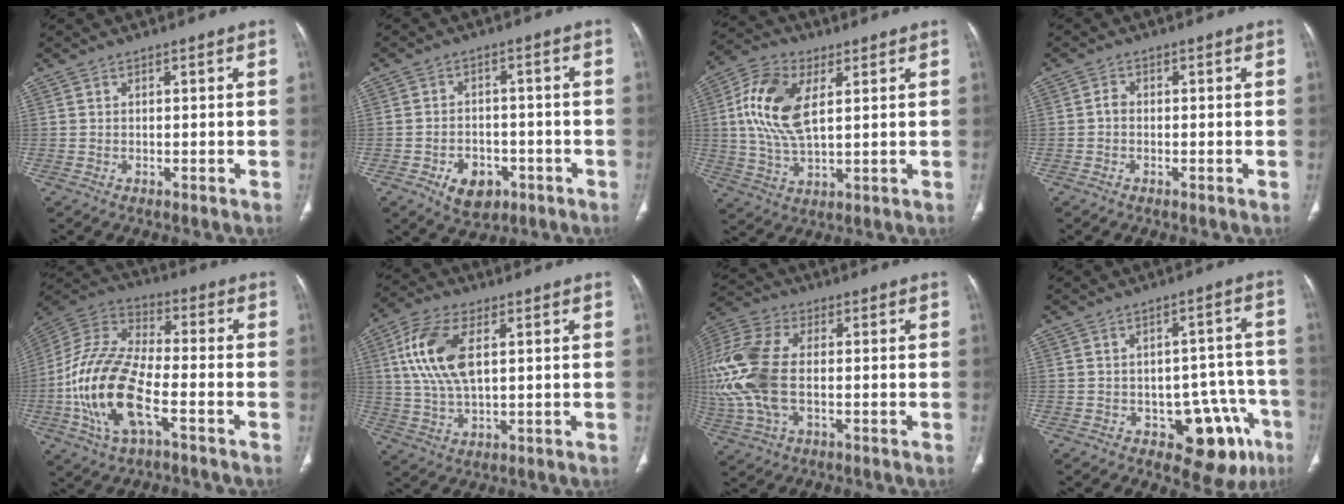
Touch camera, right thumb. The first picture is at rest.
{"total": 7.4, "force": [-3.4, 5.2, 3.9], "torque": [-0.041, 0.023, -0.045]}
{"total": 13.5, "force": [3.2, 7.1, 11.1], "torque": [-0.226, 0.001, 0.061]}
{"total": 1.4, "force": [-0.4, 1.0, 0.9], "torque": [-0.013, 0.004, -0.012]}
{"total": 18.3, "force": [-5.7, 8.2, 15.4], "torque": [-0.315, 0.027, -0.109]}
{"total": 12.5, "force": [3.1, 6.2, 10.5], "torque": [-0.223, 0.002, 0.060]}
{"total": 17.7, "force": [-0.7, 10.0, 14.6], "torque": [-0.358, 0.006, -0.011]}
{"total": 12.4, "force": [-5.8, 7.3, 8.2], "torque": [-0.051, 0.039, -0.067]}